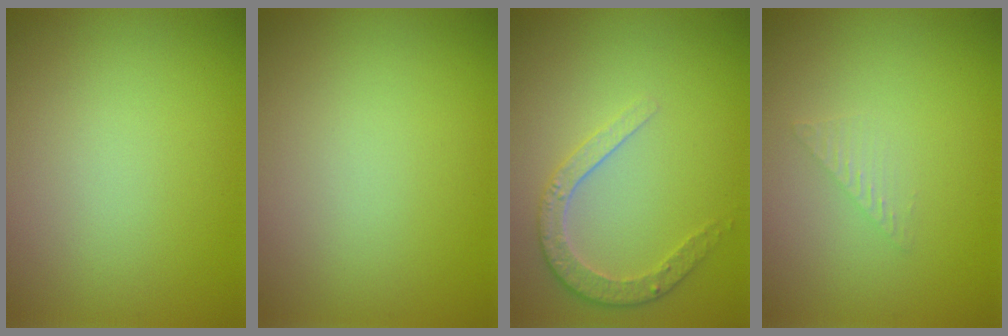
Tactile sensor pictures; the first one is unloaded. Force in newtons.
{"total": 0.0}
{"total": 2.6, "press": 2.5, "slide": 1.0}
{"total": 1.0, "press": 1.0, "slide": 0.0}